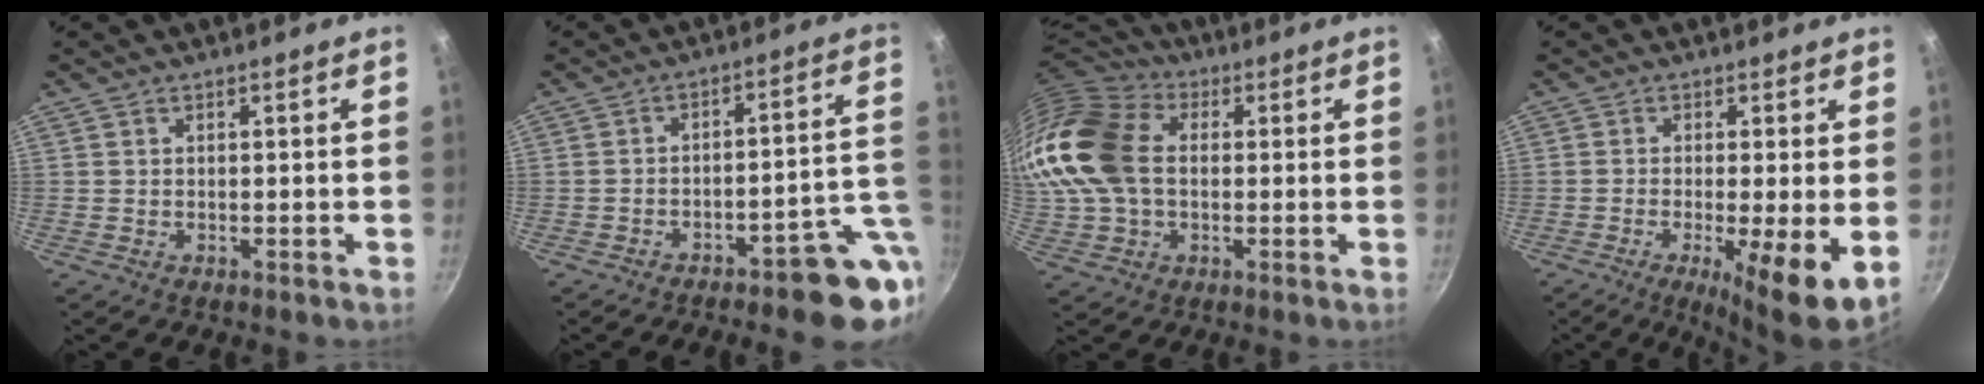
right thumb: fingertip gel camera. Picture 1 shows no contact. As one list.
[{"total": 12.0, "force": [-5.2, 4.0, 10.1], "torque": [-0.089, 0.046, -0.068]}, {"total": 22.0, "force": [1.8, 15.9, 15.0], "torque": [-0.330, 0.036, 0.026]}, {"total": 9.9, "force": [-2.0, 1.5, 9.6], "torque": [-0.152, -0.009, -0.030]}]